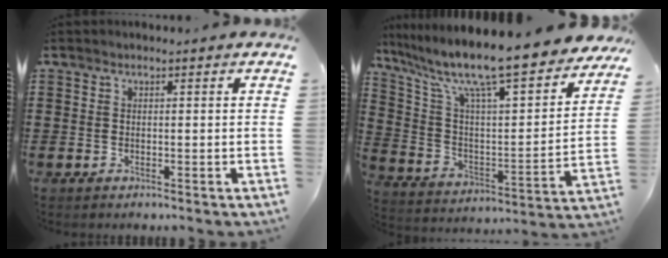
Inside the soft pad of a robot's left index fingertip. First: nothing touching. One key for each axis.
{"total": 11.9, "fx": 10.0, "fy": 0.3, "fz": 6.5, "tx": -0.159, "ty": -0.079, "tz": 0.161}